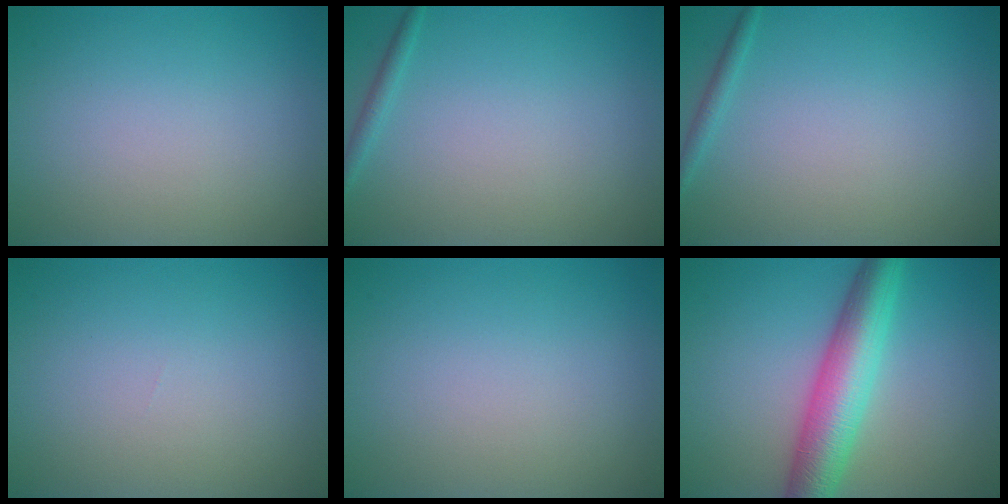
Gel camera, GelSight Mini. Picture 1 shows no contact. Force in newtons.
{"total": 1.0, "press": 1.0, "slide": 0.0}
{"total": 1.0, "press": 1.0, "slide": 0.0}
{"total": 0.0}
{"total": 0.0}
{"total": 6.8, "press": 6.8, "slide": 0.2}